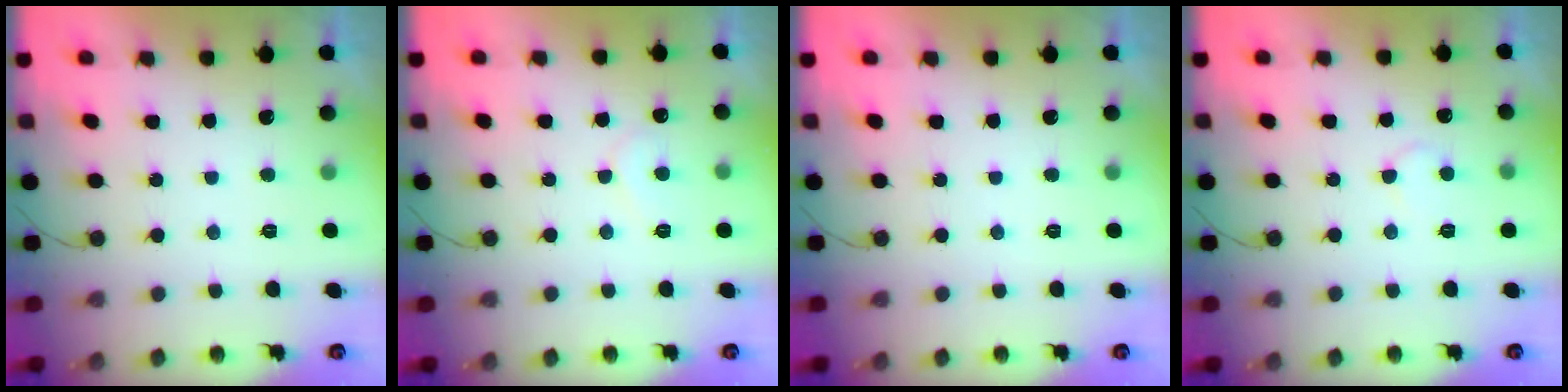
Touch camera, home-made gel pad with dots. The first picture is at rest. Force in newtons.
{"total": 5.5, "press": 5.5, "slide": 0.4}
{"total": 0.0}
{"total": 4.7, "press": 4.7, "slide": 0.4}